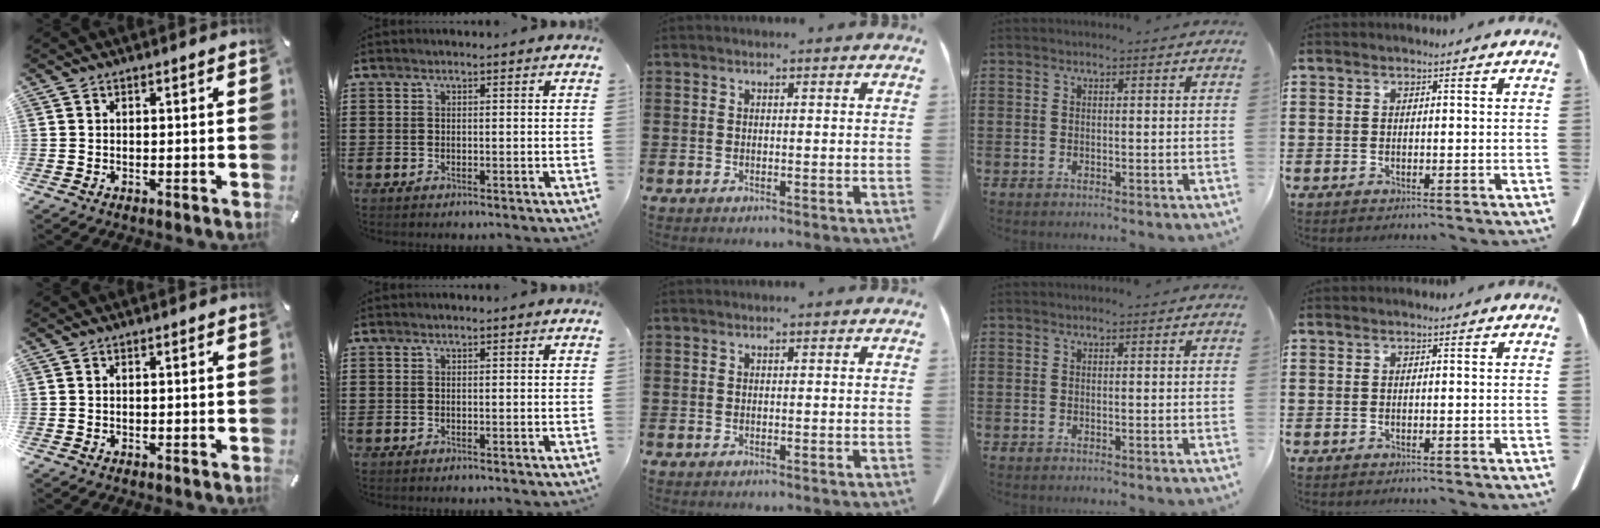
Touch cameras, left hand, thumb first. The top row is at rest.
{}